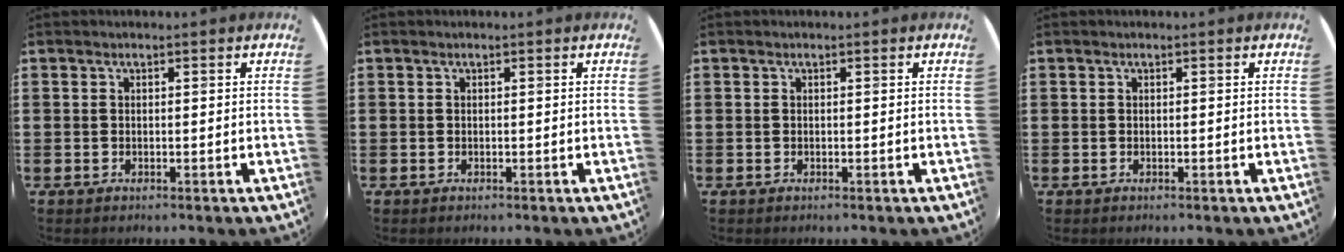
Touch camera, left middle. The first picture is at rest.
{"total": 0.0}
{"total": 0.0}
{"total": 0.0}